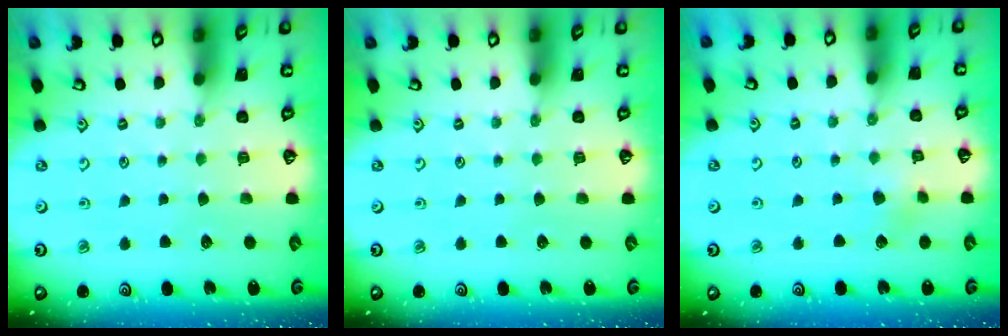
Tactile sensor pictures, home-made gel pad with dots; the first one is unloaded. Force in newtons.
{"total": 0.0}
{"total": 2.5, "press": 2.5, "slide": 0.4}